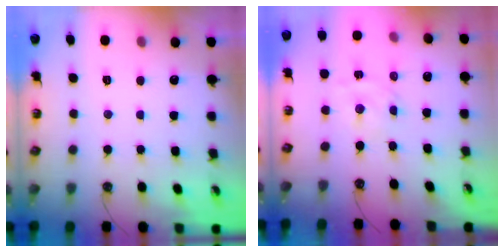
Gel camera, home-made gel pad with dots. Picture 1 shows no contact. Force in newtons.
{"total": 2.6, "press": 2.6, "slide": 0.6}